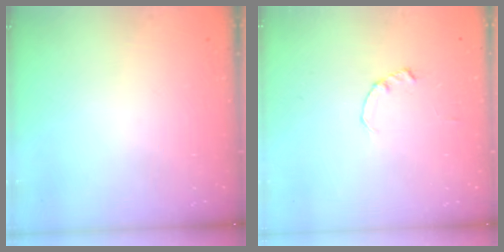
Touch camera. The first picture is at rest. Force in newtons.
{"total": 0.0}